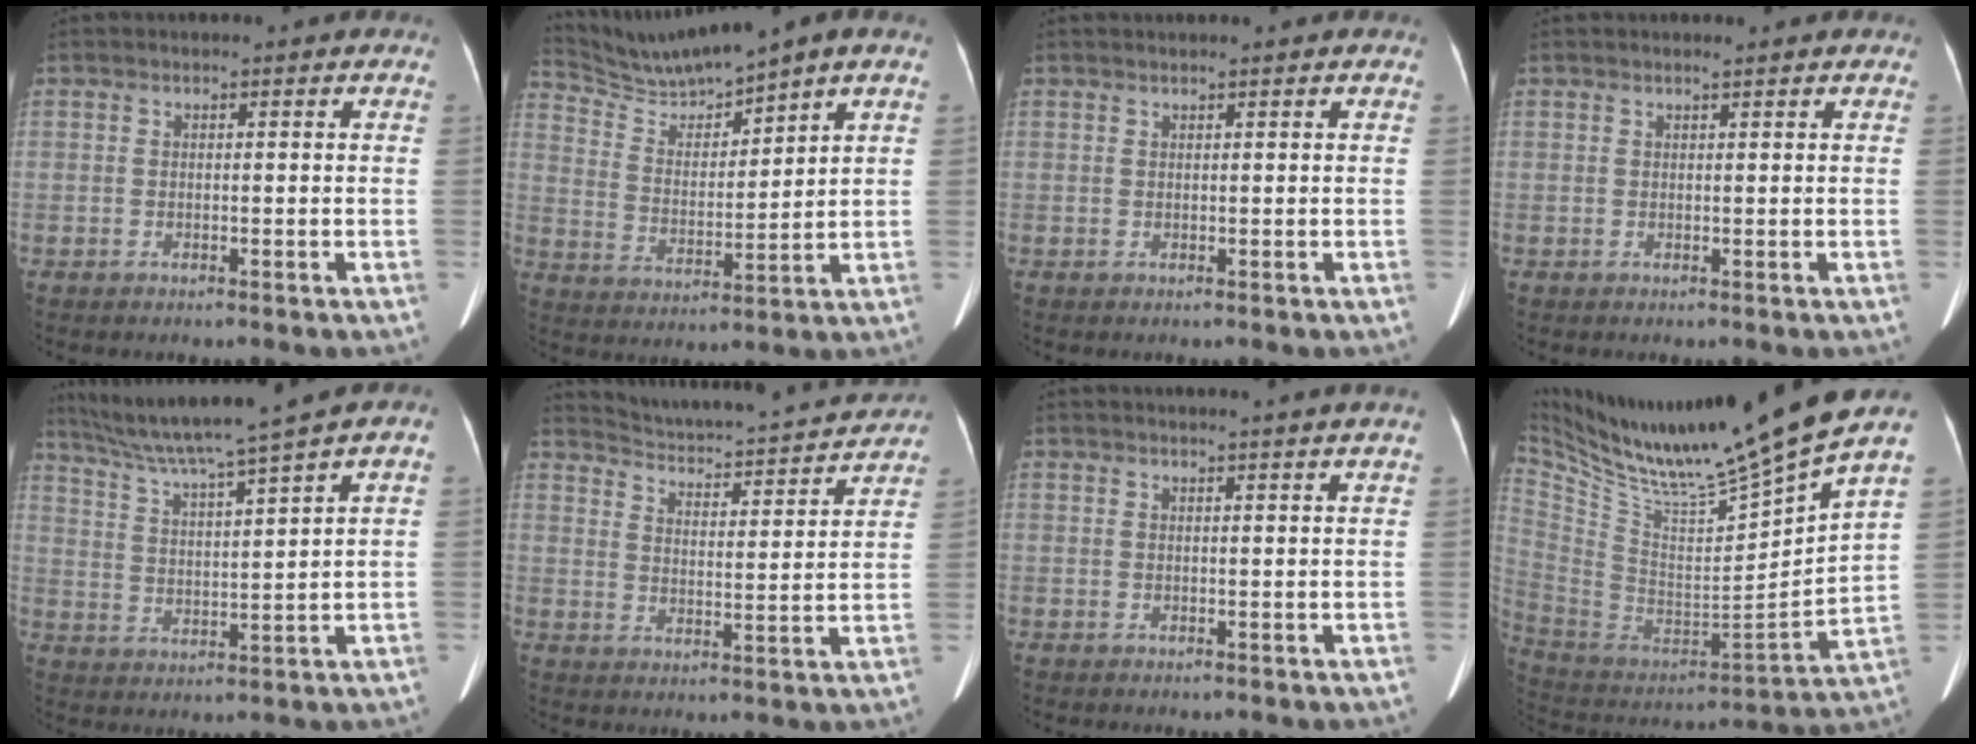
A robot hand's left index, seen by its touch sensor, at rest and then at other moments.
{"total": 8.4, "force": [7.9, -1.0, 2.6], "torque": [-0.068, 0.008, 0.167]}
{"total": 0.9, "force": [0.8, -0.2, 0.4], "torque": [-0.009, 0.012, 0.020]}
{"total": 0.7, "force": [0.6, -0.1, 0.3], "torque": [-0.012, 0.008, 0.015]}
{"total": 11.4, "force": [9.3, -2.1, 6.4], "torque": [-0.112, 0.012, 0.167]}
{"total": 16.1, "force": [15.6, 1.3, 3.7], "torque": [-0.063, -0.019, 0.209]}
{"total": 5.1, "force": [4.6, -1.2, 2.0], "torque": [-0.023, 0.008, 0.043]}
{"total": 26.8, "force": [21.7, -1.2, 15.7], "torque": [-0.276, -0.047, 0.362]}